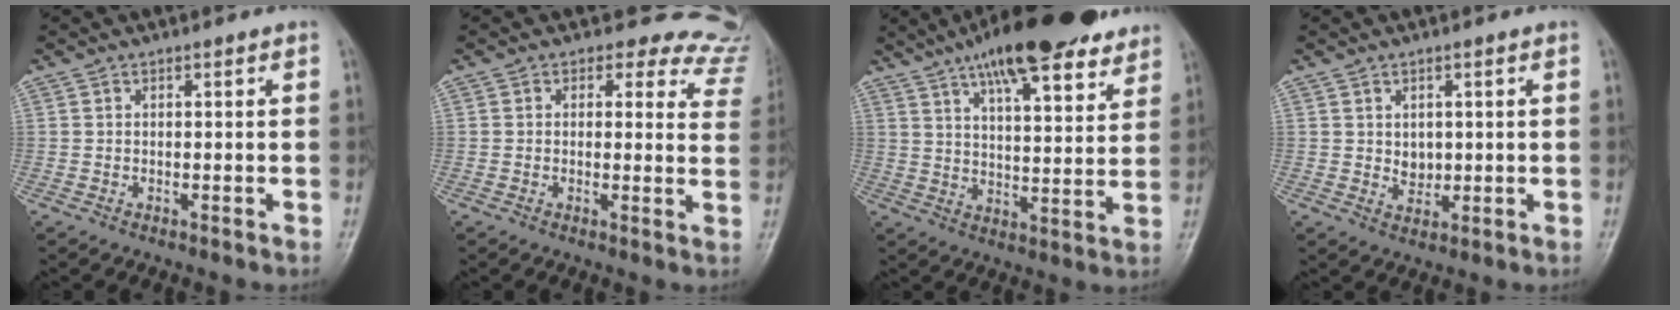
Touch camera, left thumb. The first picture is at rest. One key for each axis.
{"total": 11.7, "fx": 10.5, "fy": 5.0, "fz": 1.0, "tx": 0.048, "ty": -0.063, "tz": 0.078}
{"total": 20.6, "fx": 13.9, "fy": 6.3, "fz": 13.7, "tx": -0.181, "ty": -0.034, "tz": 0.209}
{"total": 3.0, "fx": 0.5, "fy": 2.4, "fz": 1.7, "tx": -0.015, "ty": -0.007, "tz": 0.014}